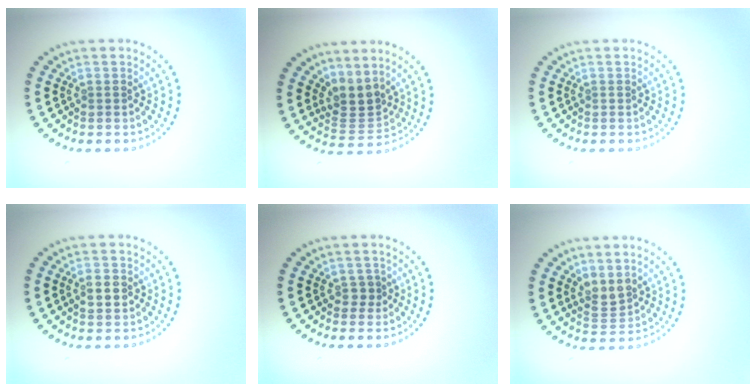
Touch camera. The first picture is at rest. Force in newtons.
{"total": 2.9, "press": 2.1, "slide": 2.0}
{"total": 0.0}
{"total": 2.3, "press": 2.2, "slide": 0.1}
{"total": 1.0, "press": 0.9, "slide": 0.4}
{"total": 2.0, "press": 1.6, "slide": 1.3}